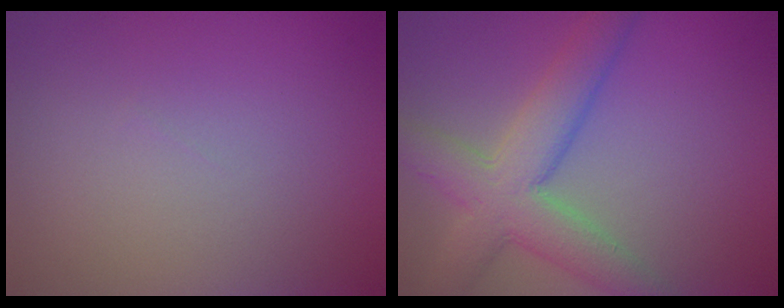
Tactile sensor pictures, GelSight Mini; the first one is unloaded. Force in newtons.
{"total": 6.6, "press": 6.5, "slide": 0.3}